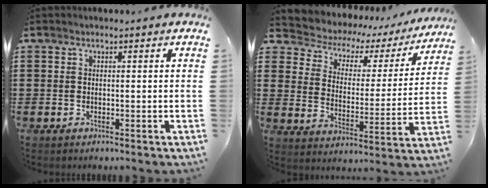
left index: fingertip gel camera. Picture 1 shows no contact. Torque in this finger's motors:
{"motor_torque": [2.14, 0.00, 0.23, 0.00]}